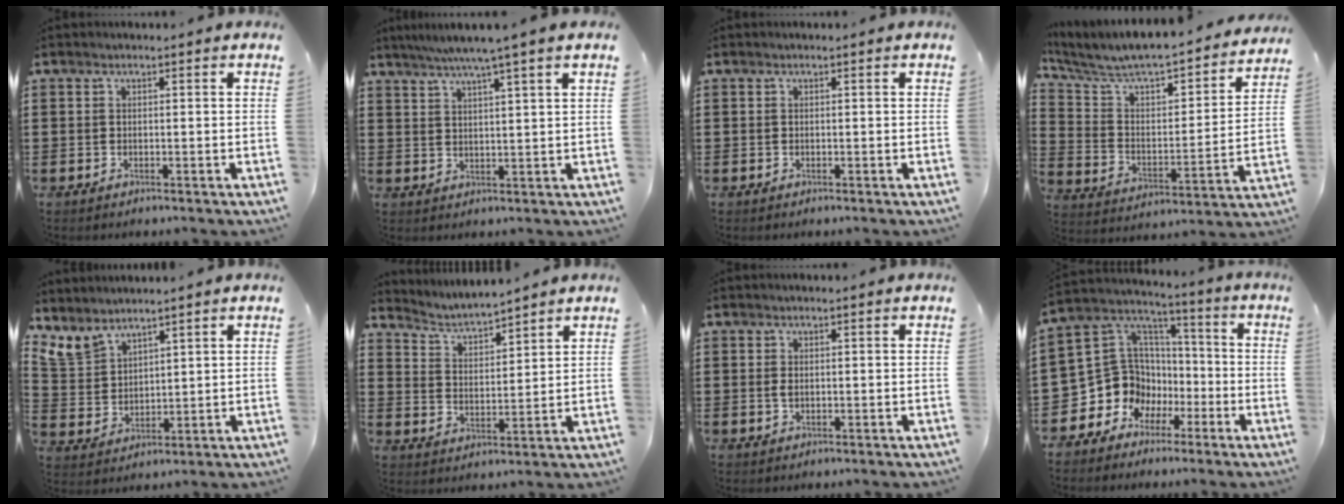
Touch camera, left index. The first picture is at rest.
{"total": 4.7, "force": [3.7, -1.0, 2.8], "torque": [-0.063, -0.013, 0.063]}
{"total": 0.0}
{"total": 5.8, "force": [5.1, 1.3, 2.3], "torque": [-0.076, -0.054, 0.078]}
{"total": 5.0, "force": [4.4, 2.0, 1.2], "torque": [-0.046, -0.013, 0.083]}
{"total": 3.7, "force": [3.6, -0.1, 0.6], "torque": [-0.030, -0.025, 0.059]}
{"total": 1.1, "force": [0.0, 0.5, 1.0], "torque": [-0.028, -0.002, -0.003]}
{"total": 10.1, "force": [-3.1, 9.4, 2.0], "torque": [-0.094, -0.014, -0.052]}